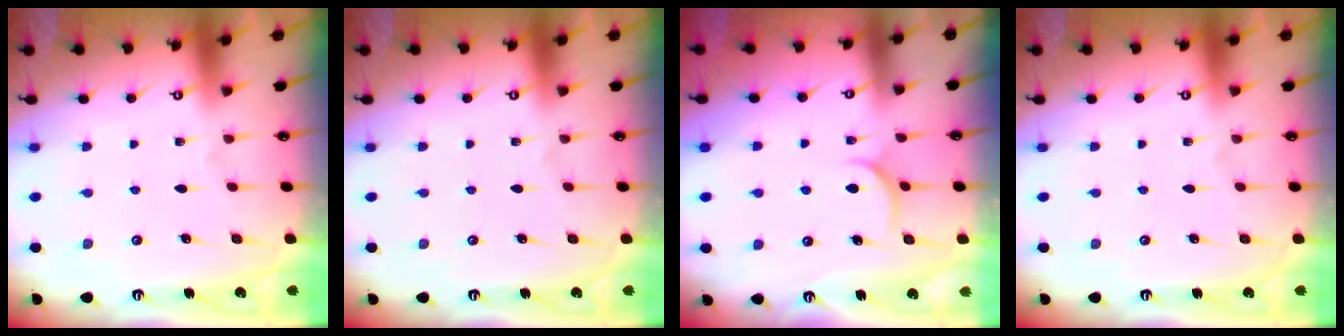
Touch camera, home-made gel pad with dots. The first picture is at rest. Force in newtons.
{"total": 0.0}
{"total": 4.1, "press": 4.1, "slide": 0.7}
{"total": 0.0}